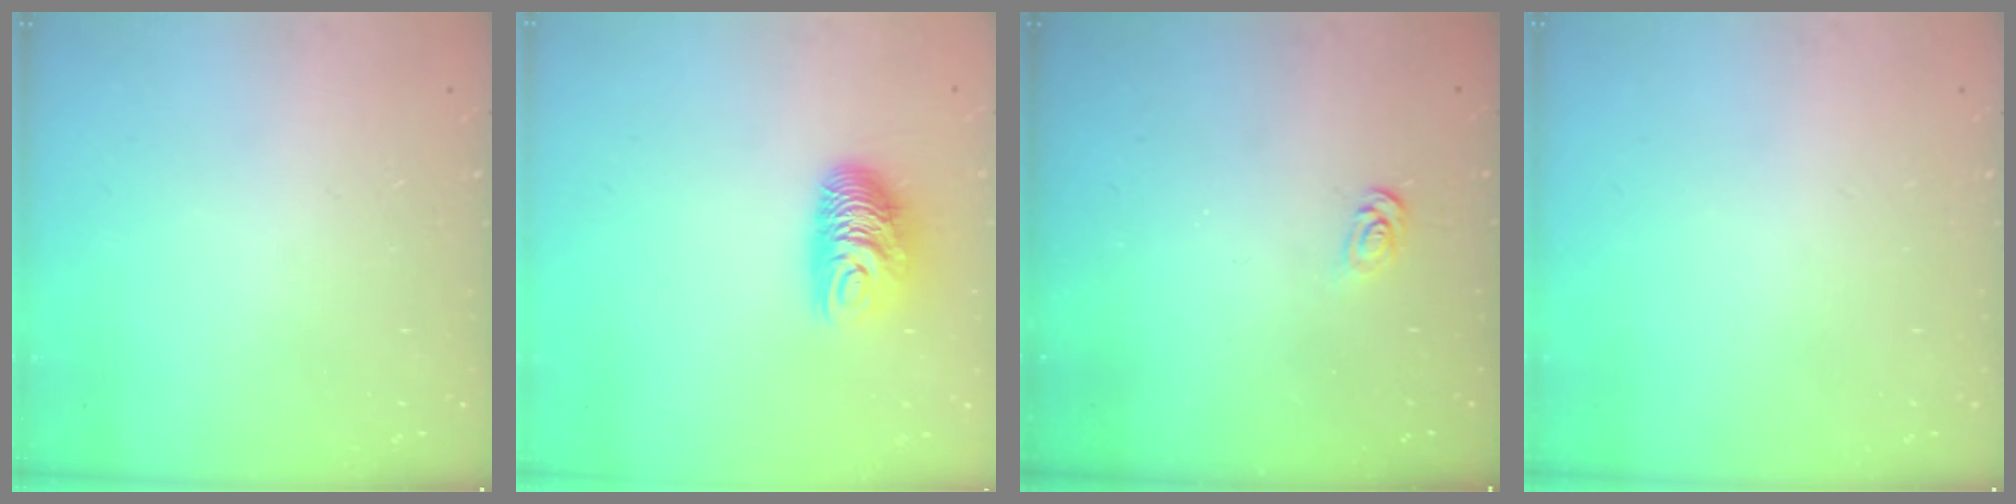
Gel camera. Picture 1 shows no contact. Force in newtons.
{"total": 9.8, "press": 9.8, "slide": 0.9}
{"total": 2.5, "press": 2.5, "slide": 0.3}
{"total": 0.0}